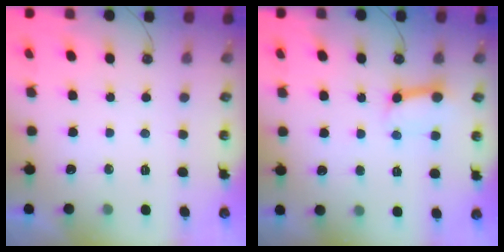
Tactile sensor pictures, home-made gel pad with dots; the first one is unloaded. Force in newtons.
{"total": 8.9, "press": 8.8, "slide": 1.2}